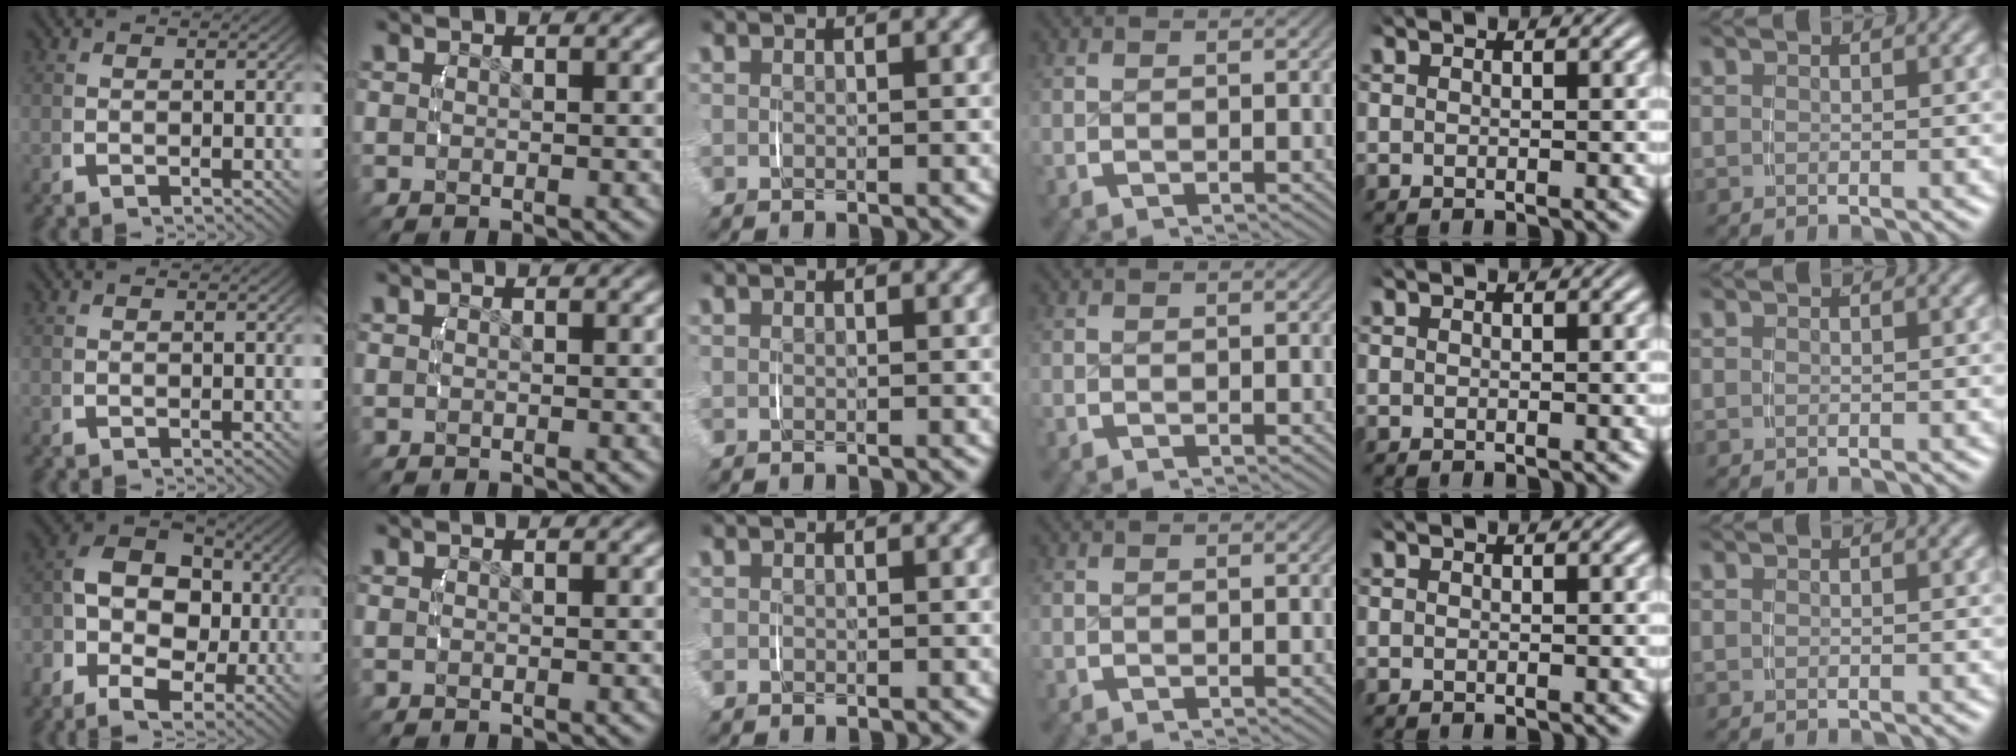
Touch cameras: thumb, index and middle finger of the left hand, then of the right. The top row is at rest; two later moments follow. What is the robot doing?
{"motion": "lift_and_place", "object": "backpack"}